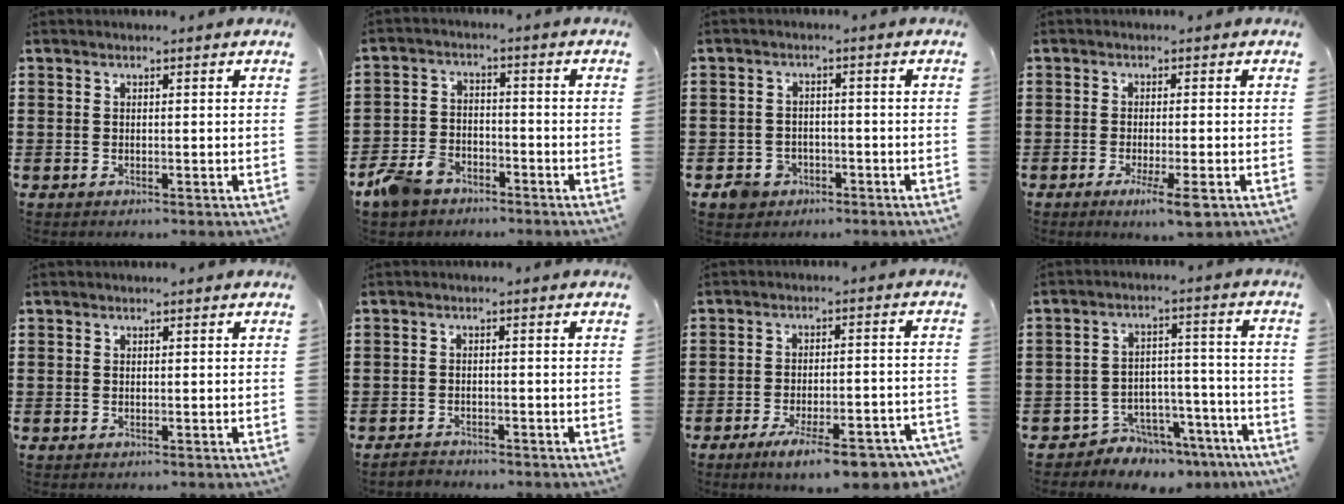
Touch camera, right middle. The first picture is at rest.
{"total": 5.6, "force": [-4.6, 2.7, 1.7], "torque": [-0.064, 0.004, -0.098]}
{"total": 2.9, "force": [-2.0, 2.1, 0.5], "torque": [-0.015, 0.003, -0.043]}
{"total": 3.9, "force": [-2.1, 0.2, 3.3], "torque": [-0.057, -0.013, -0.036]}
{"total": 0.0}
{"total": 1.6, "force": [-1.6, 0.2, 0.0], "torque": [-0.004, 0.001, -0.035]}
{"total": 9.0, "force": [-6.4, 1.5, 6.1], "torque": [-0.087, 0.008, -0.109]}
{"total": 5.7, "force": [-5.5, 1.8, 0.3], "torque": [-0.009, 0.023, -0.110]}